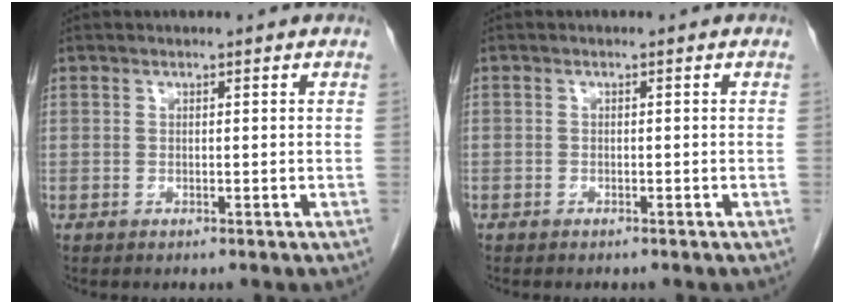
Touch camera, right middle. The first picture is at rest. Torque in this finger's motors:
{"motor_torque": [1.04, -1.09, 0.04, -0.12]}